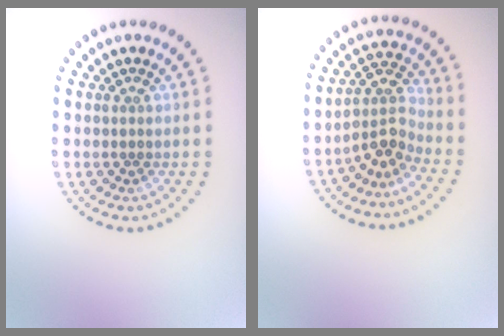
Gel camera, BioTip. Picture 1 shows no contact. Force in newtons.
{"total": 3.1, "press": 2.3, "slide": 2.1}